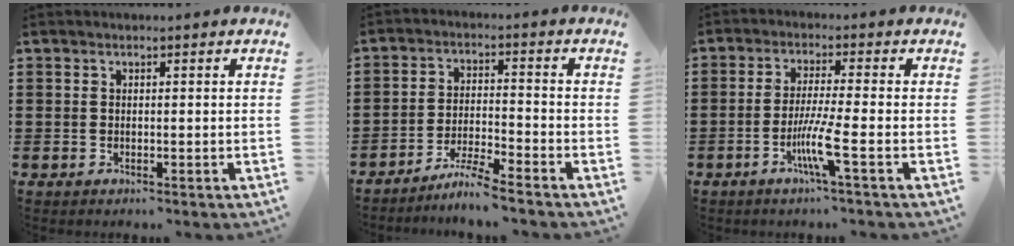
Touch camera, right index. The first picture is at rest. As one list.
[{"total": 4.9, "force": [-4.6, -0.5, 1.7], "torque": [-0.038, -0.006, -0.091]}, {"total": 6.4, "force": [-2.5, -0.3, 5.9], "torque": [-0.118, -0.019, -0.051]}]